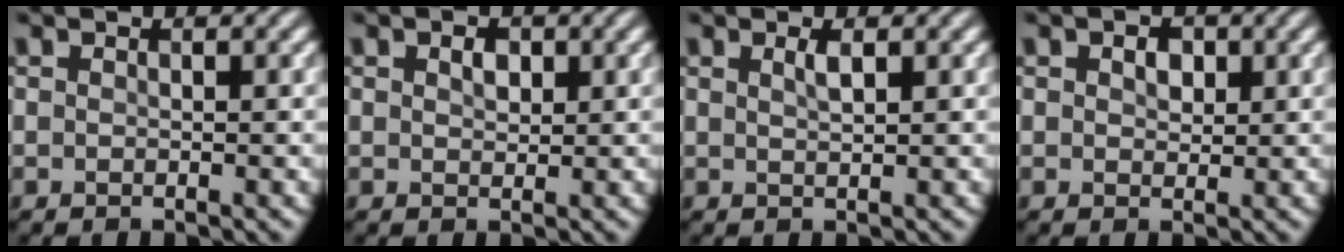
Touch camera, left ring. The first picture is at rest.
{"total": 1.4, "force": [0.6, 0.9, 0.9], "torque": [-0.015, 0.001, 0.010]}
{"total": 1.2, "force": [0.6, 0.3, 0.9], "torque": [-0.016, 0.002, 0.010]}
{"total": 1.8, "force": [0.7, 1.2, 1.1], "torque": [-0.016, 0.000, 0.011]}